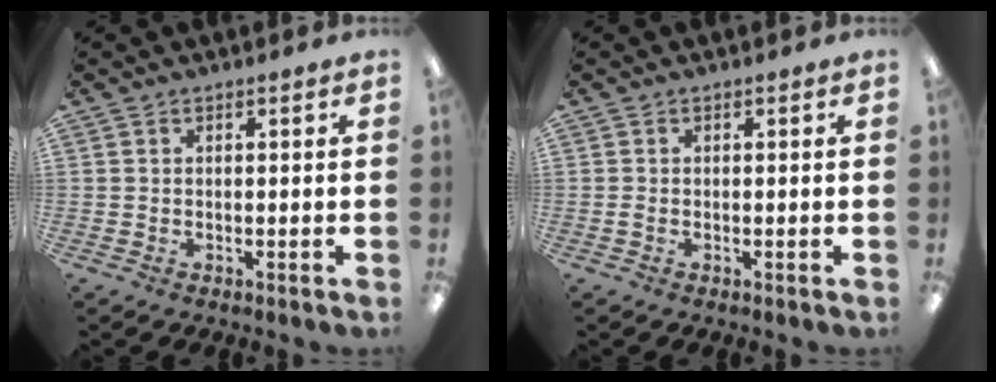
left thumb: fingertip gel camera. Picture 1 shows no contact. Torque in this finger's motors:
{"motor_torque": [-0.02, 0.00, -0.12, -0.14, -0.01]}